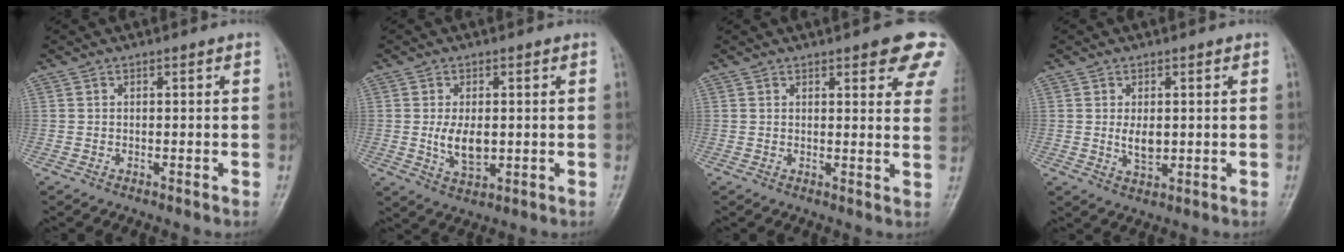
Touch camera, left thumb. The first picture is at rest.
{"total": 6.0, "force": [0.0, 3.4, 4.9], "torque": [-0.082, -0.012, 0.007]}
{"total": 10.4, "force": [6.0, 3.3, 7.7], "torque": [-0.058, -0.021, 0.062]}
{"total": 3.8, "force": [0.4, 2.3, 3.0], "torque": [-0.046, -0.009, 0.011]}